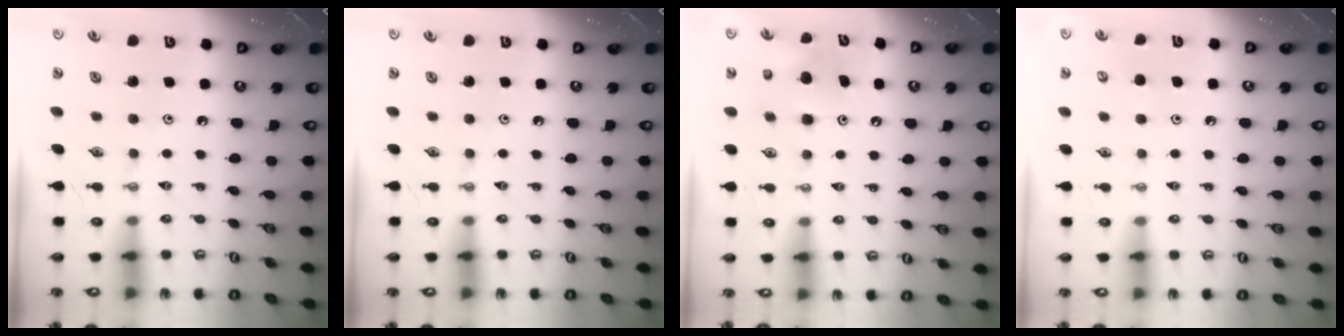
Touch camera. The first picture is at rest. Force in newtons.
{"total": 0.0}
{"total": 7.1, "press": 7.1, "slide": 0.4}
{"total": 3.9, "press": 3.9, "slide": 0.3}